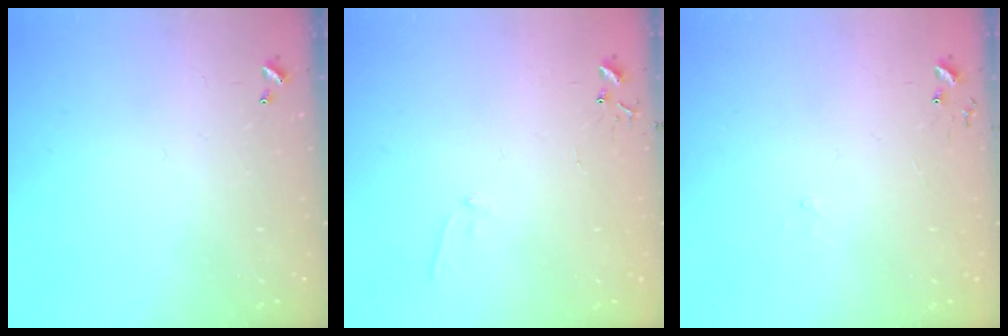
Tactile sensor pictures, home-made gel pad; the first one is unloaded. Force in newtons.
{"total": 6.0, "press": 5.9, "slide": 0.8}
{"total": 5.4, "press": 5.4, "slide": 0.6}